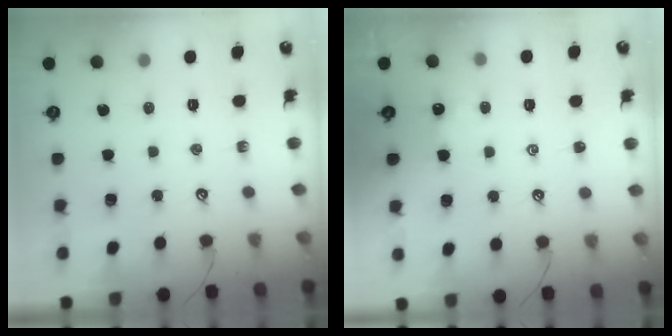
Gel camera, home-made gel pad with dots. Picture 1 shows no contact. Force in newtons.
{"total": 0.5, "press": 0.4, "slide": 0.3}